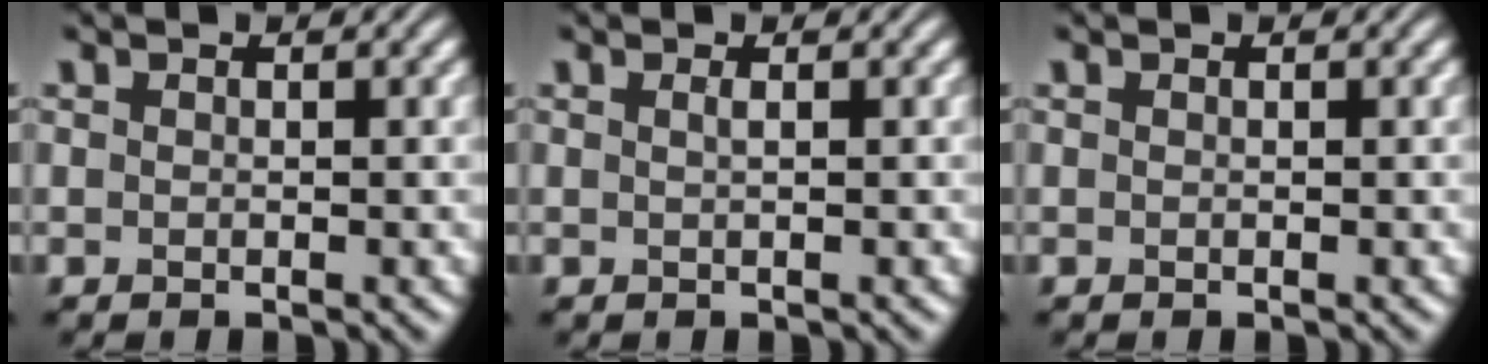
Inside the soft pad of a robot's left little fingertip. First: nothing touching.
{"total": 0.7, "force": [0.2, 0.3, 0.7], "torque": [-0.009, 0.004, 0.000]}
{"total": 0.0}